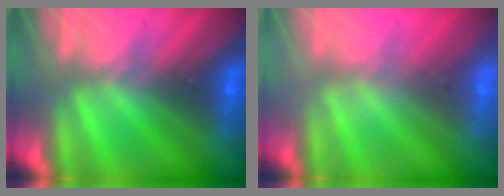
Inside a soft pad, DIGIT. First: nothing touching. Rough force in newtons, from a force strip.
{"total": 1.9}